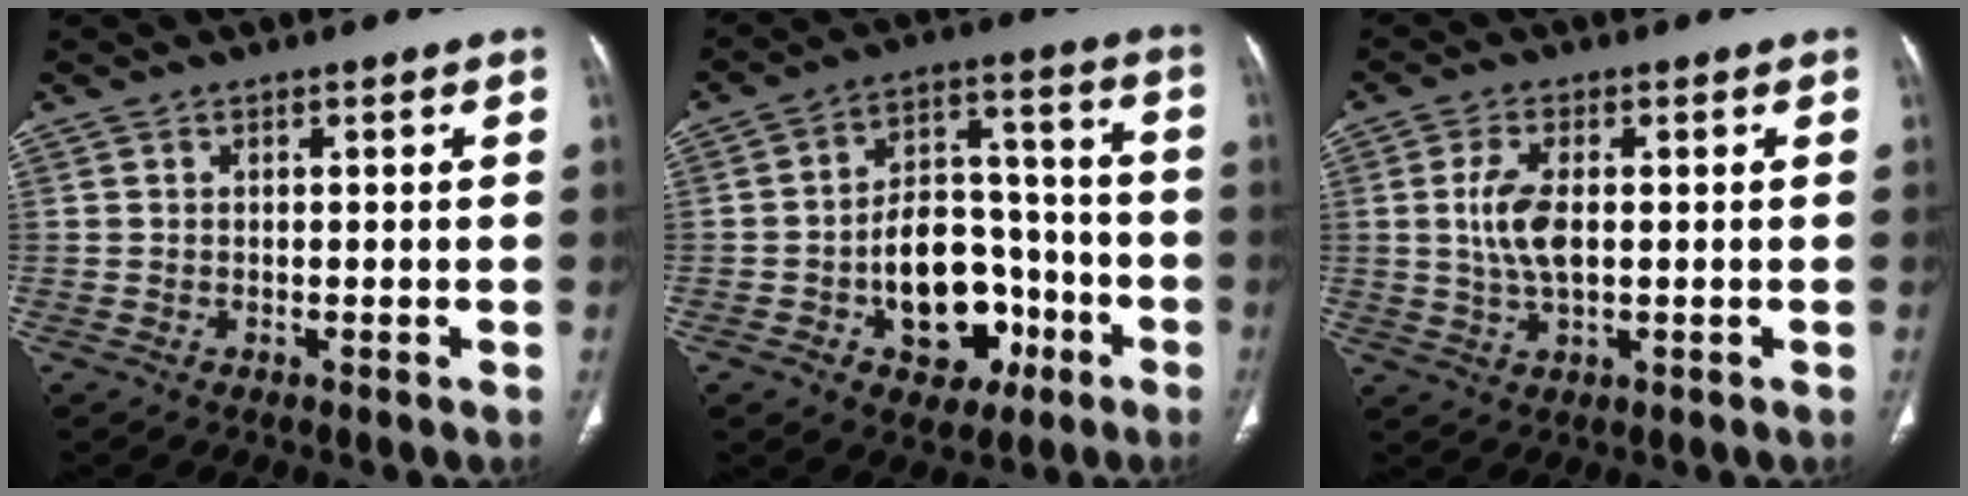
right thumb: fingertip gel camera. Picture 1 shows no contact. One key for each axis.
{"total": 16.1, "fx": -5.7, "fy": 10.7, "fz": 10.5, "tx": -0.114, "ty": 0.056, "tz": -0.080}
{"total": 6.7, "fx": 0.5, "fy": 3.2, "fz": 5.9, "tx": -0.128, "ty": -0.001, "tz": 0.009}